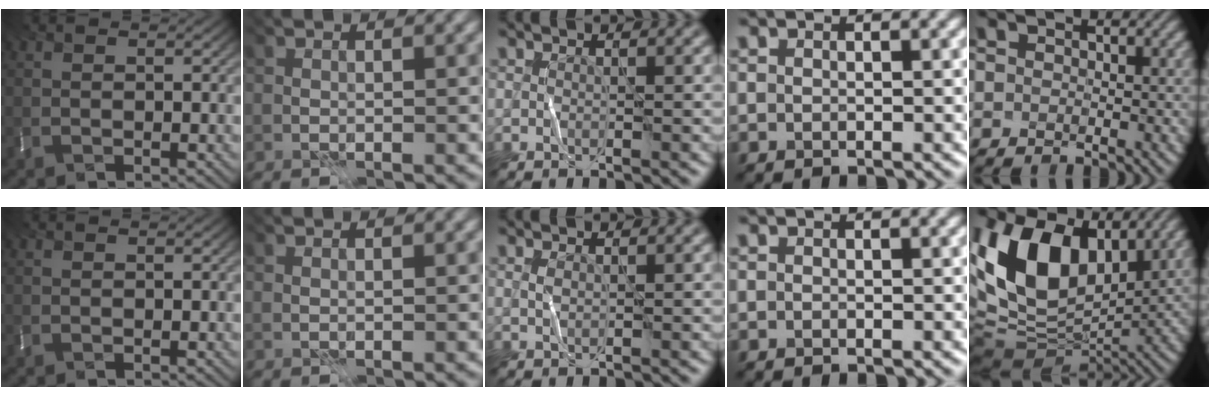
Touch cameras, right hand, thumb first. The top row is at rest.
{"little": {"total": 13.7, "force": [4.0, 7.9, 10.5], "torque": [-0.229, 0.009, 0.072]}}